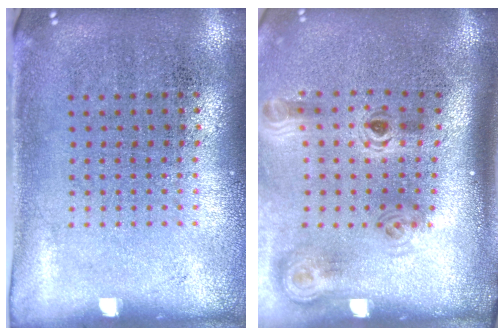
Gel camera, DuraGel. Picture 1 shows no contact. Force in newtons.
{"total": 1.9, "press": 1.3, "slide": 1.5}